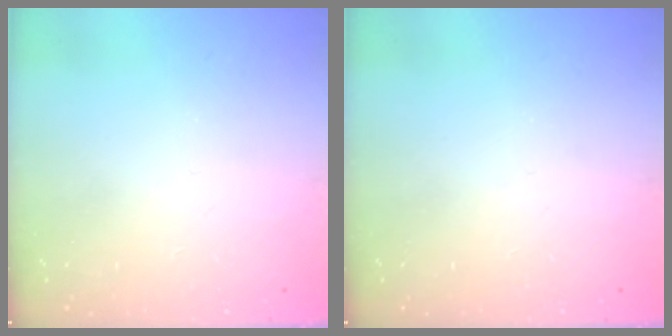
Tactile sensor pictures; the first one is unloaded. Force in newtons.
{"total": 0.0}